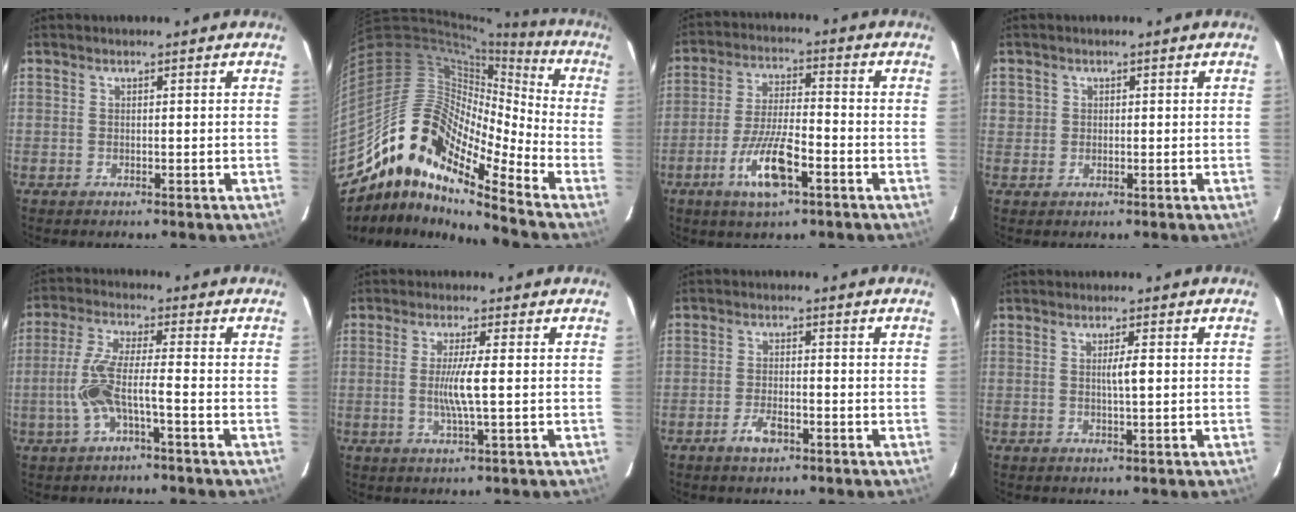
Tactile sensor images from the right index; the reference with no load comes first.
{"total": 17.3, "force": [-11.8, 4.3, 11.9], "torque": [-0.214, 0.050, -0.208]}
{"total": 9.9, "force": [-4.6, 2.3, 8.5], "torque": [-0.169, -0.006, -0.082]}
{"total": 1.8, "force": [0.5, 1.7, 0.2], "torque": [0.004, 0.003, 0.005]}
{"total": 7.3, "force": [-2.3, 0.8, 6.9], "torque": [-0.152, 0.011, -0.048]}
{"total": 4.9, "force": [-0.2, -0.4, 4.9], "torque": [-0.100, -0.011, -0.005]}
{"total": 3.5, "force": [-2.0, 1.3, 2.5], "torque": [-0.050, 0.002, -0.036]}
{"total": 2.1, "force": [0.2, 0.0, 2.1], "torque": [-0.038, 0.000, 0.002]}